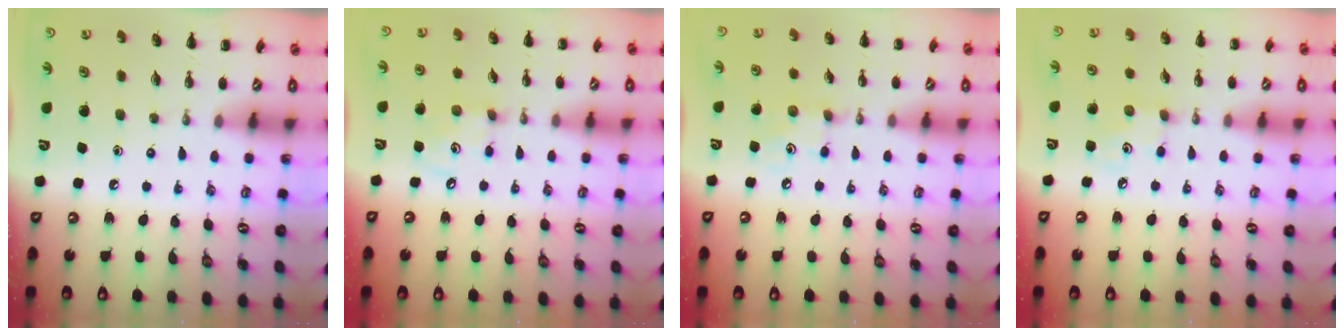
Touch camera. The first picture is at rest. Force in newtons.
{"total": 5.3, "press": 5.2, "slide": 1.0}
{"total": 8.0, "press": 7.9, "slide": 1.3}
{"total": 3.1, "press": 3.0, "slide": 0.7}